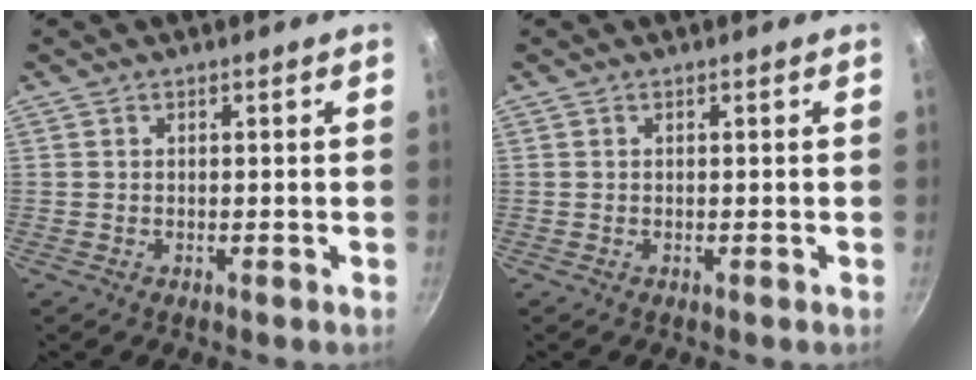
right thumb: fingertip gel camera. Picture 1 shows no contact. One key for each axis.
{"total": 0.0}